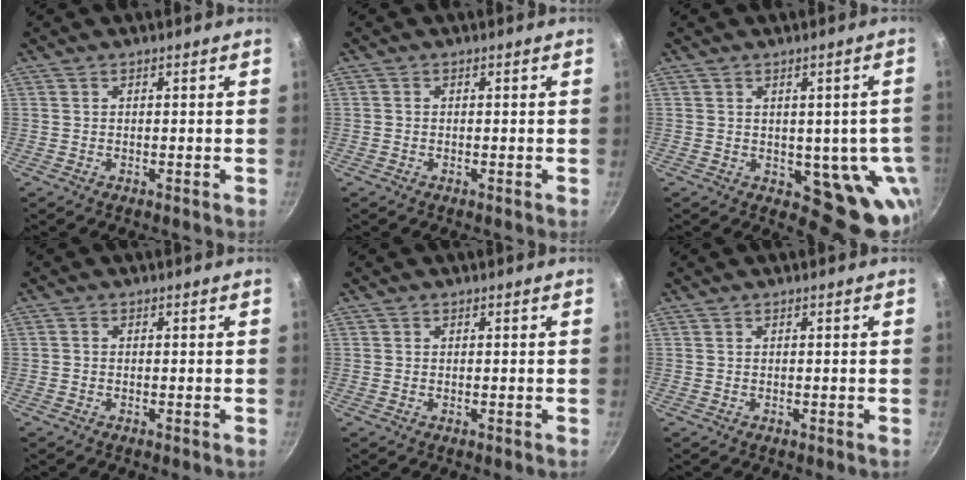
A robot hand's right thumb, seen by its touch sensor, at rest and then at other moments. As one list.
[{"total": 0.0}, {"total": 10.3, "force": [-1.4, 5.7, 8.5], "torque": [-0.056, -0.009, -0.010]}, {"total": 0.6, "force": [-0.3, 0.5, 0.2], "torque": [-0.003, 0.002, -0.007]}, {"total": 0.0}, {"total": 0.0}]